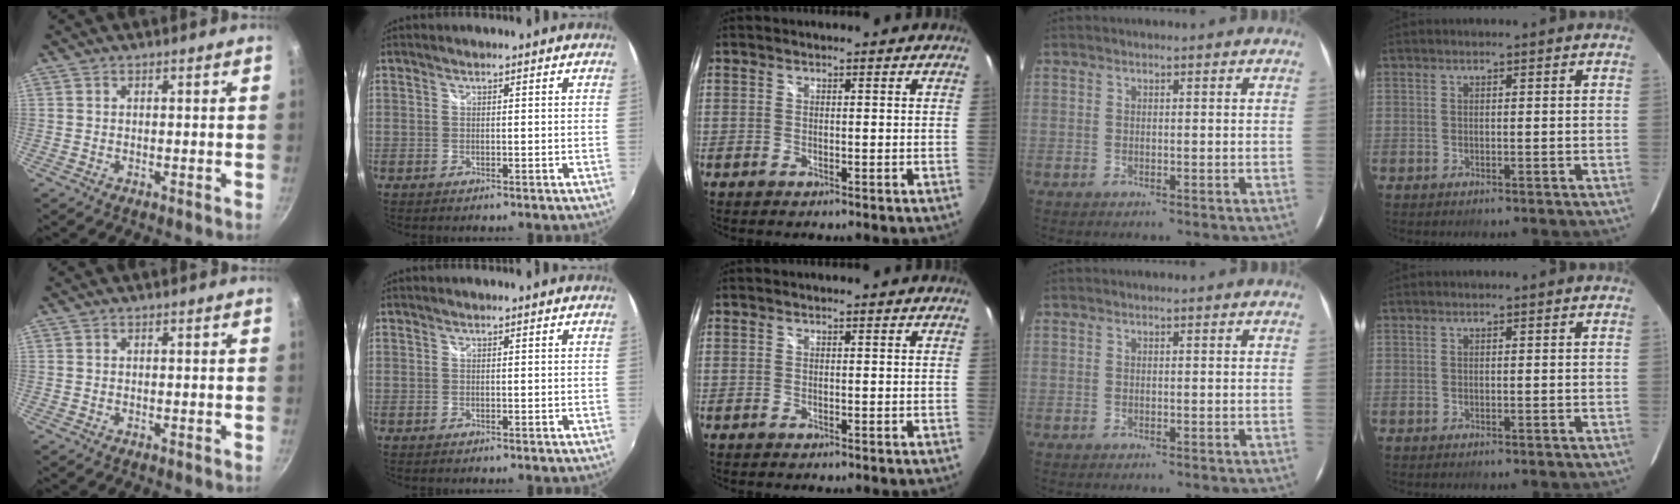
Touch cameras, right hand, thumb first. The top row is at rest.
{}